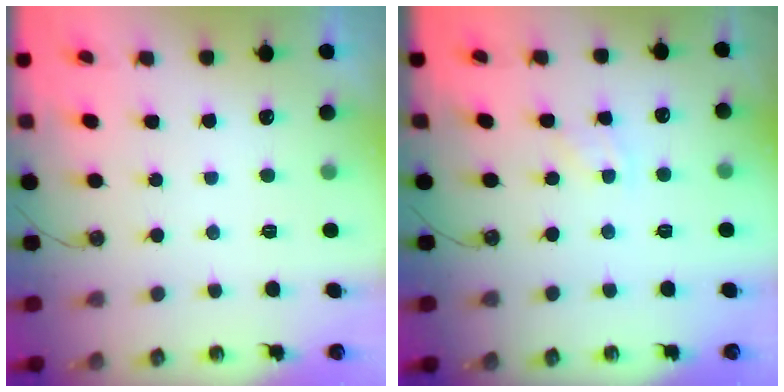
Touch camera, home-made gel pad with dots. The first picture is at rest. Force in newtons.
{"total": 2.0, "press": 2.0, "slide": 0.3}